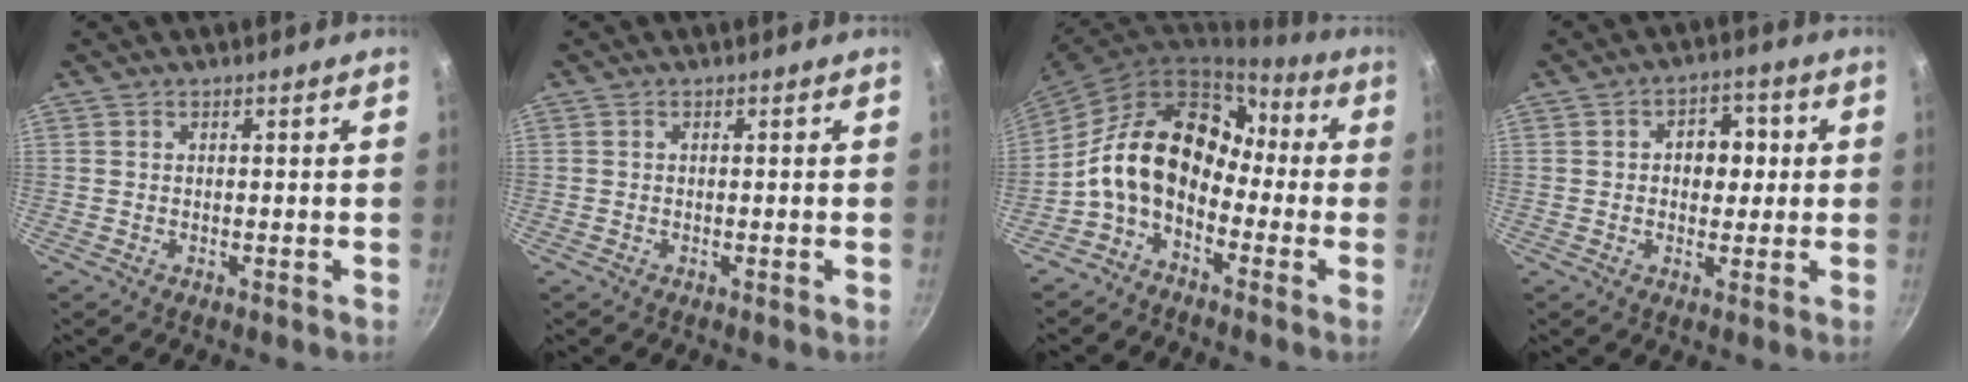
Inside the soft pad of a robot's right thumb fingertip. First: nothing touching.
{"total": 0.0}
{"total": 15.4, "force": [-2.9, 11.1, 10.4], "torque": [-0.156, 0.067, -0.075]}
{"total": 7.1, "force": [0.9, 5.2, 4.8], "torque": [-0.024, 0.007, 0.005]}